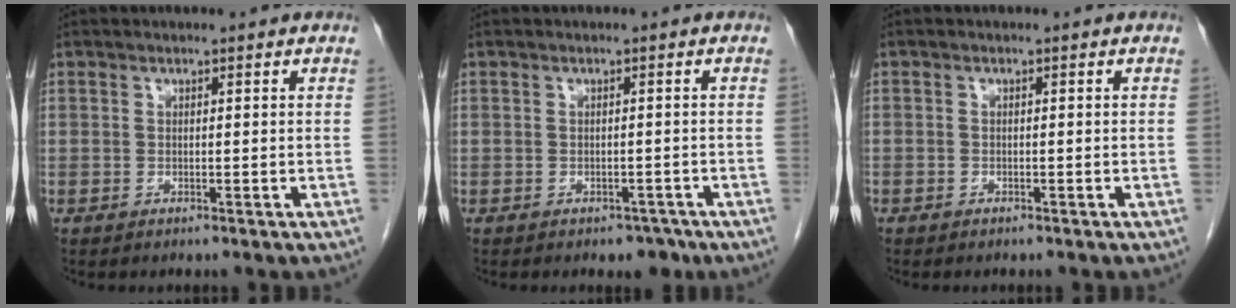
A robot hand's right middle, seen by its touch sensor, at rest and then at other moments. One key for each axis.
{"total": 2.0, "fx": -1.4, "fy": 1.3, "fz": 0.7, "tx": -0.002, "ty": 0.005, "tz": -0.013}
{"total": 0.6, "fx": -0.4, "fy": 0.4, "fz": 0.1, "tx": -0.005, "ty": 0.002, "tz": -0.008}